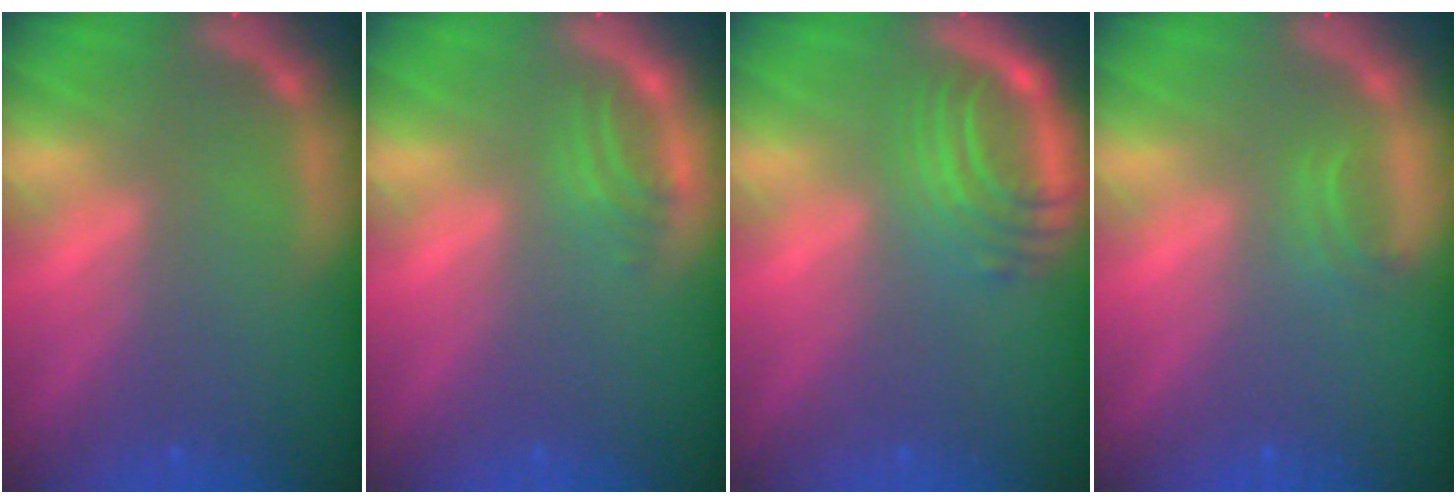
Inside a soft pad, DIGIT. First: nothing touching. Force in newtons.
{"total": 2.0}
{"total": 5.5}
{"total": 1.4}